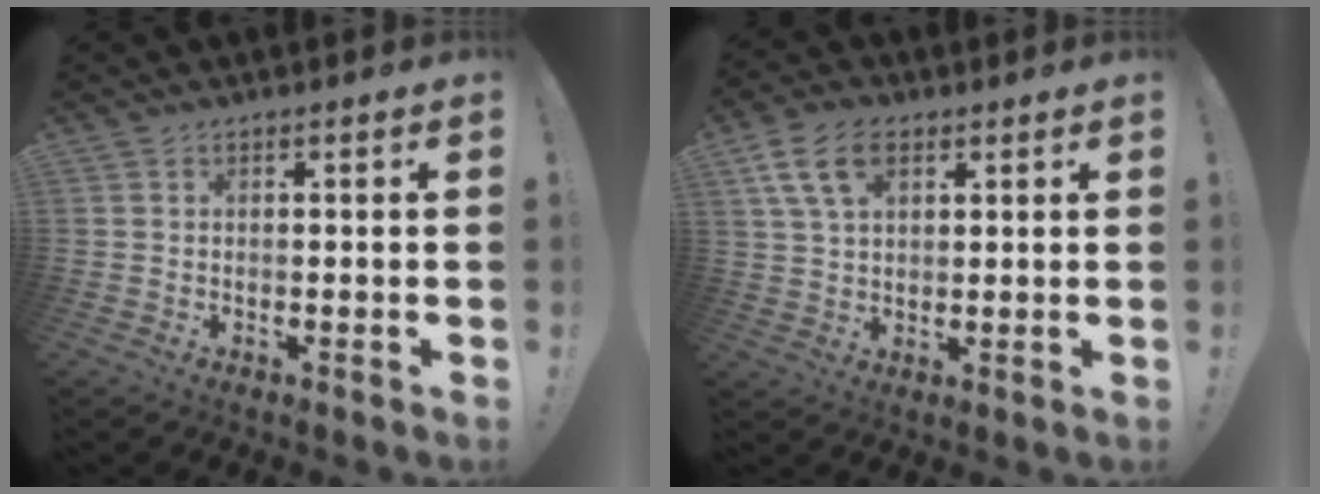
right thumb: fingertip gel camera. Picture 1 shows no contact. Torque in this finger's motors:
{"motor_torque": [0.36, 1.17, 0.40, -0.12, 0.05]}